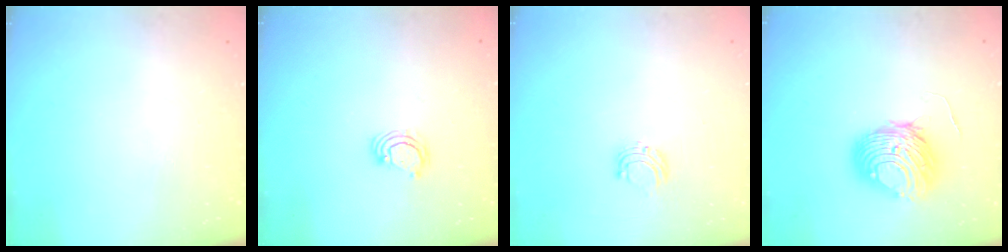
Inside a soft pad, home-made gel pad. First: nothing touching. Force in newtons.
{"total": 2.8, "press": 2.8, "slide": 0.3}
{"total": 5.2, "press": 5.1, "slide": 0.5}
{"total": 10.3, "press": 10.3, "slide": 1.0}